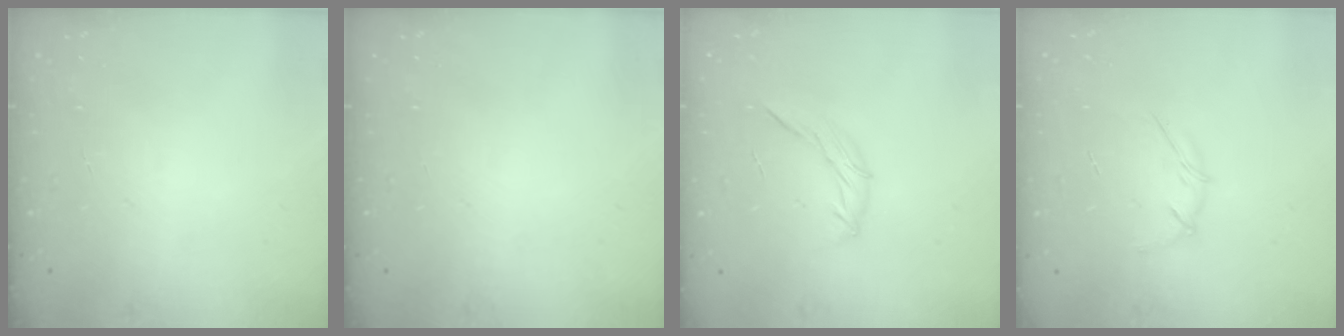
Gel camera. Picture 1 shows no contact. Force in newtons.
{"total": 0.0}
{"total": 6.7, "press": 6.6, "slide": 1.3}
{"total": 3.4, "press": 3.3, "slide": 0.8}